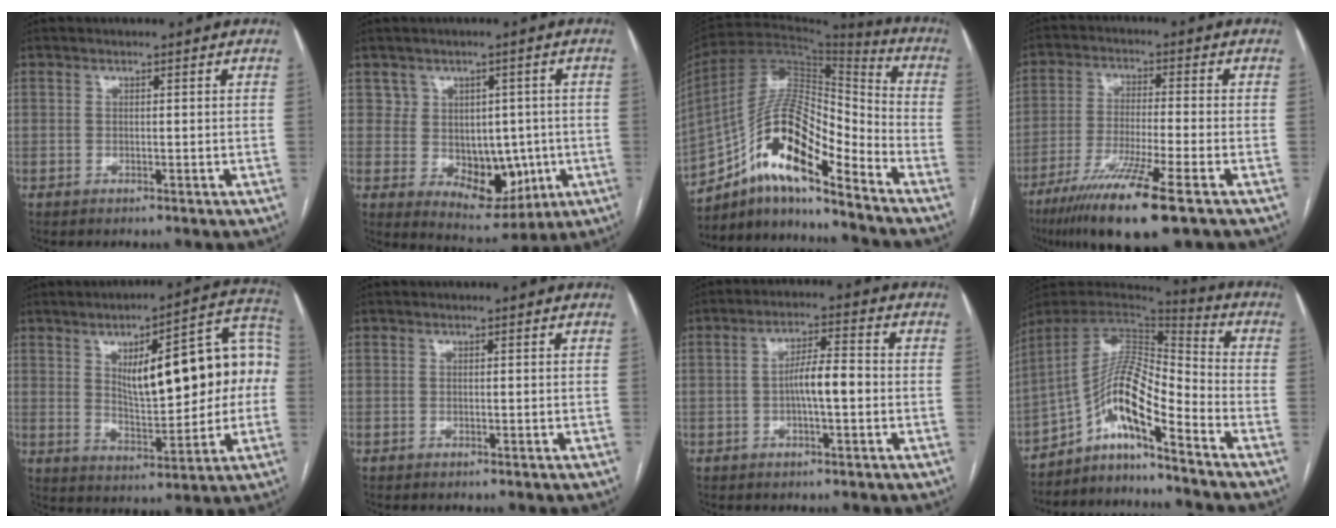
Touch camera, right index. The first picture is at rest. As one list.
[{"total": 7.8, "force": [-0.2, 6.6, 4.2], "torque": [-0.042, 0.017, 0.021]}, {"total": 16.9, "force": [-10.7, 4.0, 12.4], "torque": [-0.229, 0.030, -0.186]}, {"total": 13.2, "force": [-7.9, 0.2, 10.5], "torque": [-0.205, -0.035, -0.140]}, {"total": 19.0, "force": [2.5, 5.8, 17.9], "torque": [-0.249, 0.037, 0.044]}, {"total": 0.0}, {"total": 5.8, "force": [-0.8, 1.1, 5.7], "torque": [-0.102, 0.012, -0.017]}, {"total": 12.5, "force": [-7.8, 1.3, 9.6], "torque": [-0.170, 0.022, -0.138]}]